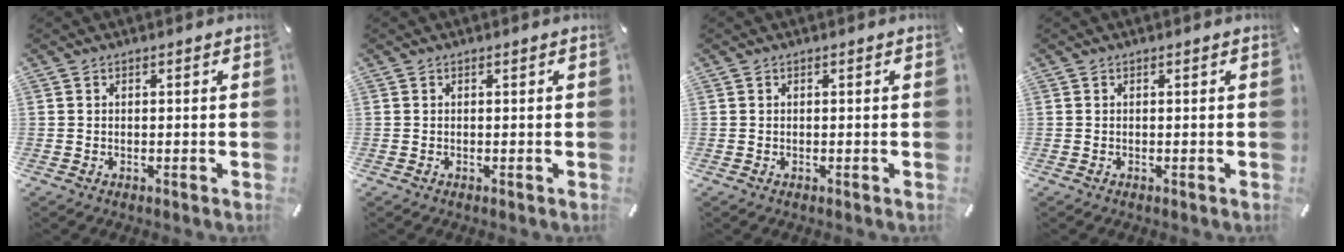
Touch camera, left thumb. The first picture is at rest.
{"total": 0.0}
{"total": 0.0}
{"total": 0.0}